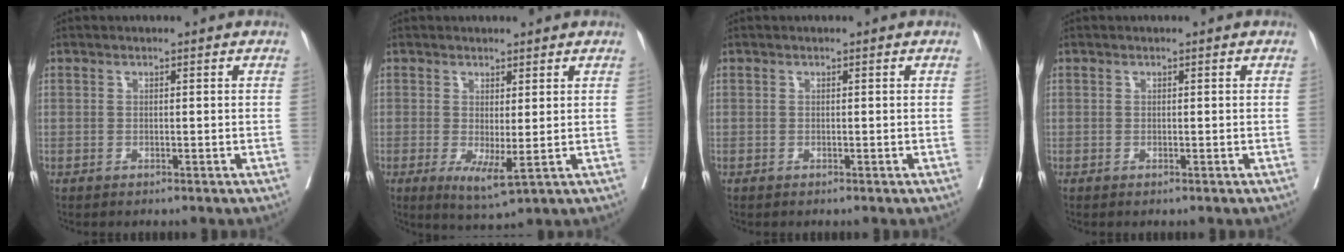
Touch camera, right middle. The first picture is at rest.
{"total": 4.5, "force": [-0.5, 0.9, 4.4], "torque": [-0.073, -0.015, 0.002]}
{"total": 0.0}
{"total": 0.0}